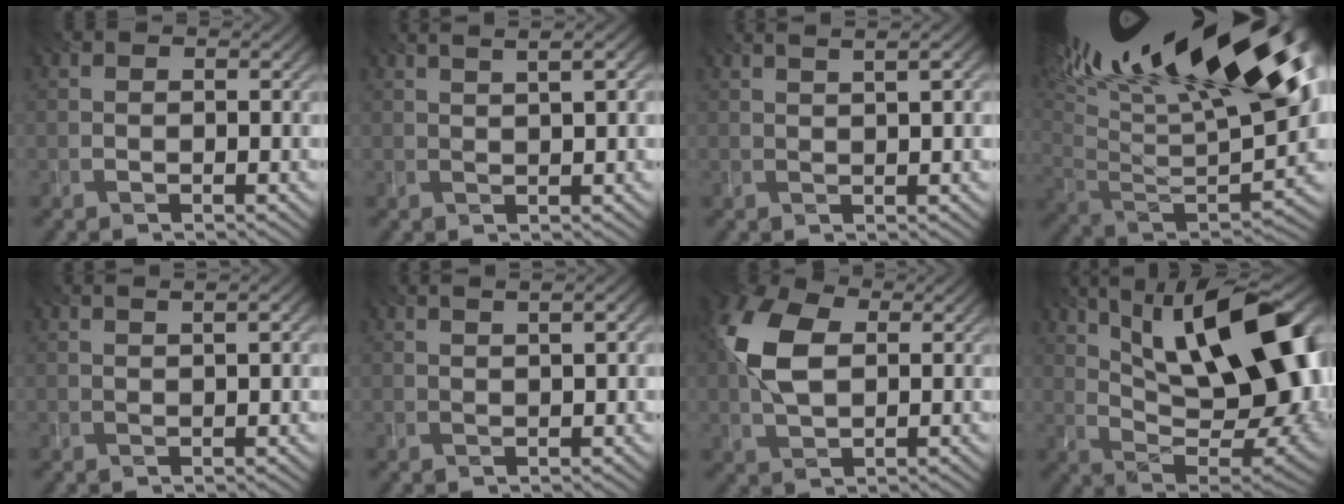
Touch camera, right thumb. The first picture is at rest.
{"total": 3.1, "force": [1.8, -0.1, 2.6], "torque": [-0.039, 0.008, 0.033]}
{"total": 2.7, "force": [1.6, -0.1, 2.2], "torque": [-0.028, 0.005, 0.030]}
{"total": 22.3, "force": [10.7, 8.5, 17.6], "torque": [-0.269, 0.030, 0.210]}
{"total": 2.0, "force": [1.3, -0.3, 1.4], "torque": [-0.017, 0.001, 0.025]}
{"total": 2.3, "force": [1.4, -0.2, 1.7], "torque": [-0.021, 0.003, 0.026]}
{"total": 9.1, "force": [2.0, 5.4, 7.0], "torque": [-0.177, 0.014, 0.033]}
{"total": 18.0, "force": [6.2, 7.3, 15.2], "torque": [-0.235, 0.025, 0.103]}